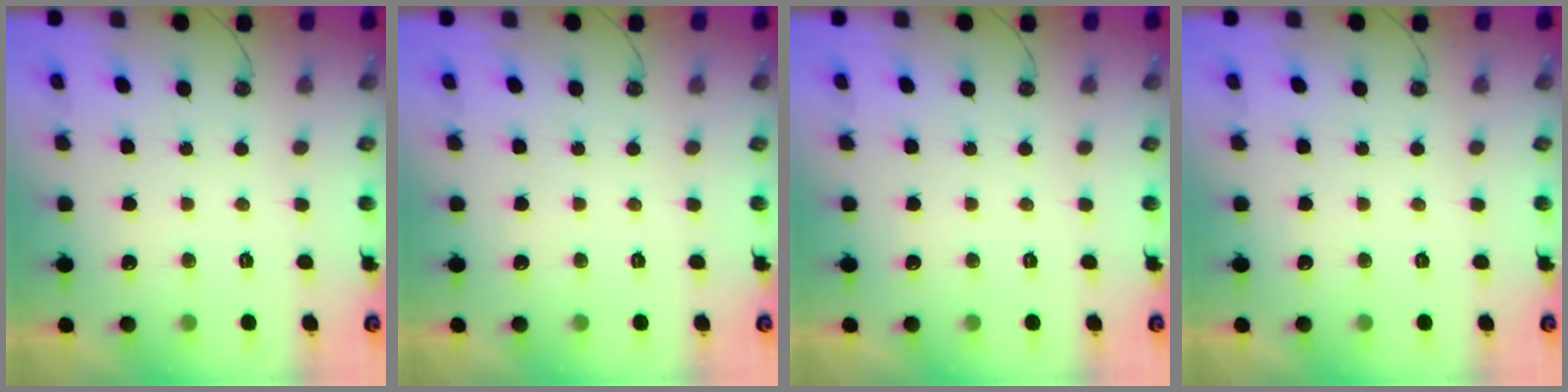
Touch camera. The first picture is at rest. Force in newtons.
{"total": 0.0}
{"total": 0.0}
{"total": 0.0}